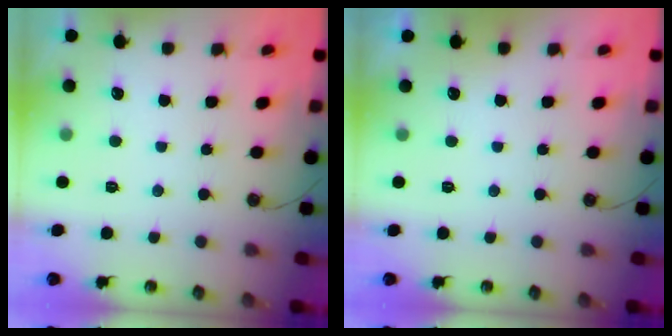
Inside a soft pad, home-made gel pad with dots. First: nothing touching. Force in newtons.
{"total": 0.0}